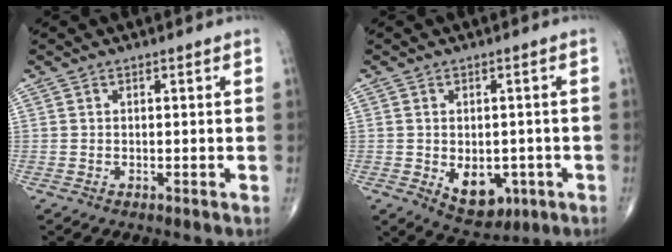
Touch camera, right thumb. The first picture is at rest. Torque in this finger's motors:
{"motor_torque": [0.94, 1.21, -0.02, -0.08, 0.15]}